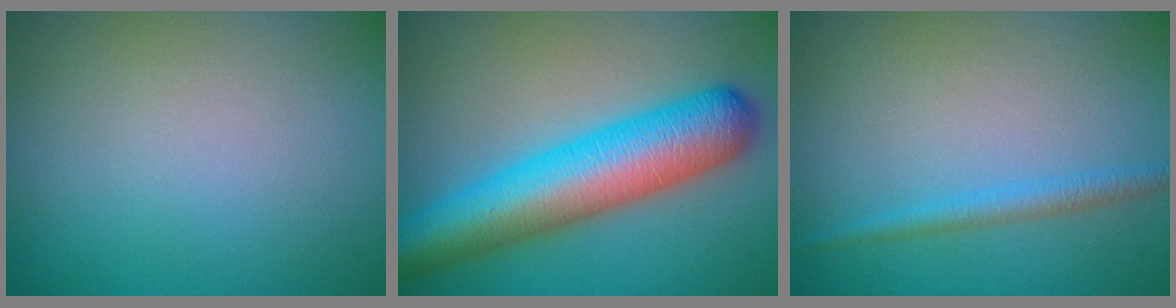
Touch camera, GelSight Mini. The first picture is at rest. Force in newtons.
{"total": 10.4, "press": 10.4, "slide": 0.2}
{"total": 1.8, "press": 1.8, "slide": 0.1}